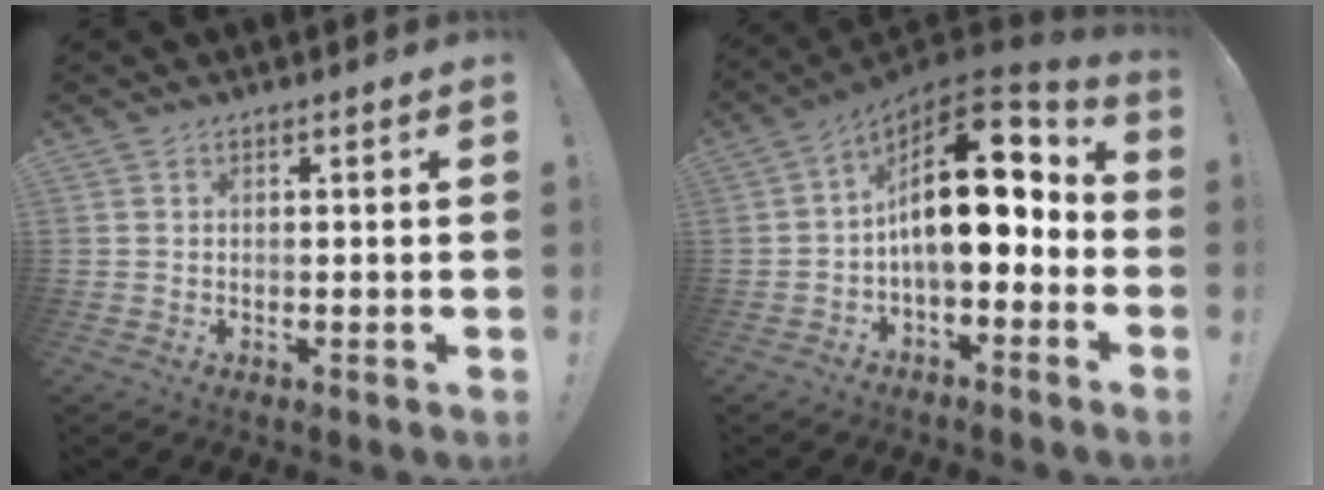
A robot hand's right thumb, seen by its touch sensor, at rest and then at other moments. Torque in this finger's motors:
{"motor_torque": [0.53, 1.24, 1.37, -1.03, 0.26]}